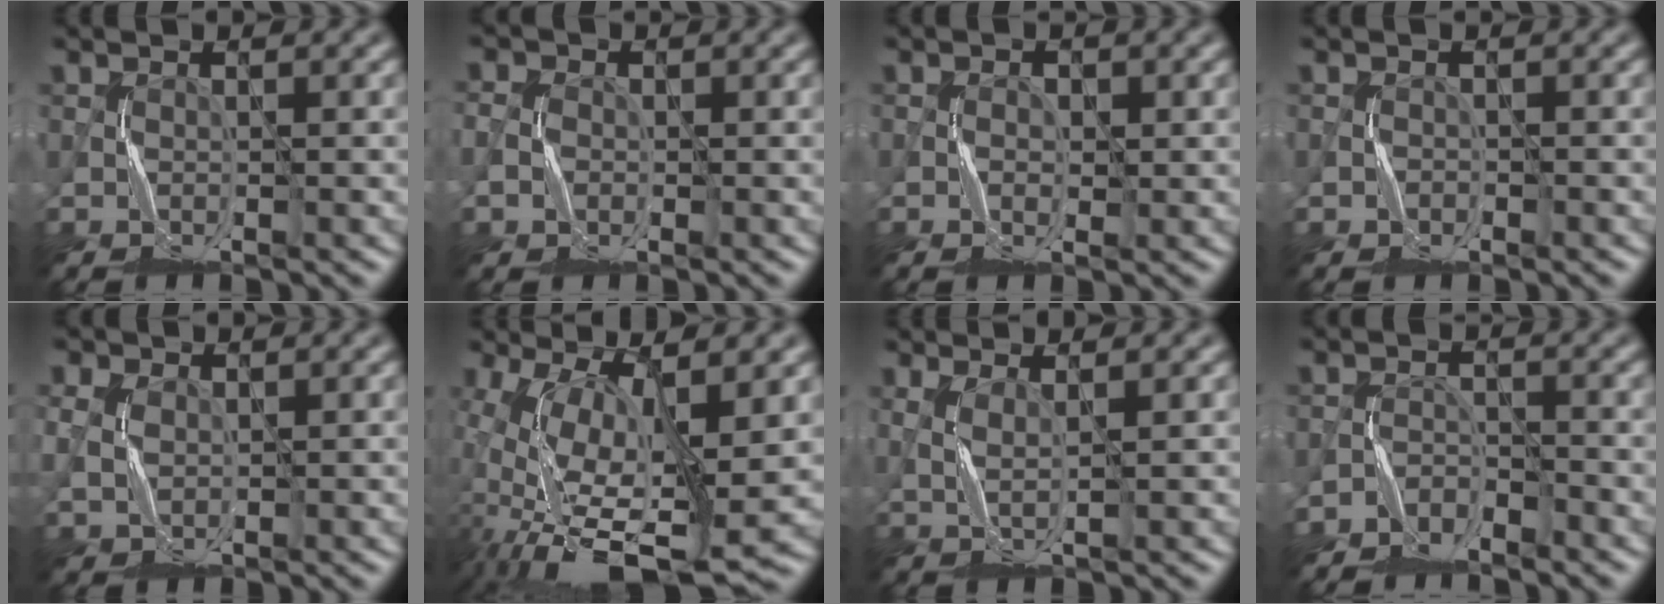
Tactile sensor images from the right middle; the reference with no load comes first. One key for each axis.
{"total": 1.8, "fx": -0.5, "fy": 1.6, "fz": 0.7, "tx": -0.020, "ty": -0.002, "tz": -0.008}
{"total": 1.1, "fx": -0.3, "fy": 0.7, "fz": 0.9, "tx": -0.011, "ty": 0.003, "tz": -0.008}
{"total": 0.7, "fx": -0.5, "fy": 0.5, "fz": 0.0, "tx": 0.001, "ty": 0.000, "tz": -0.011}
{"total": 2.0, "fx": 0.5, "fy": 1.6, "fz": 1.1, "tx": -0.036, "ty": 0.002, "tz": 0.013}
{"total": 14.6, "fx": -3.8, "fy": 5.8, "fz": 12.9, "tx": -0.266, "ty": -0.022, "tz": -0.052}
{"total": 1.2, "fx": 0.7, "fy": 0.1, "fz": 1.0, "tx": -0.027, "ty": -0.004, "tz": 0.015}
{"total": 2.1, "fx": -2.0, "fy": 0.6, "fz": -0.2, "tx": 0.003, "ty": 0.007, "tz": -0.043}